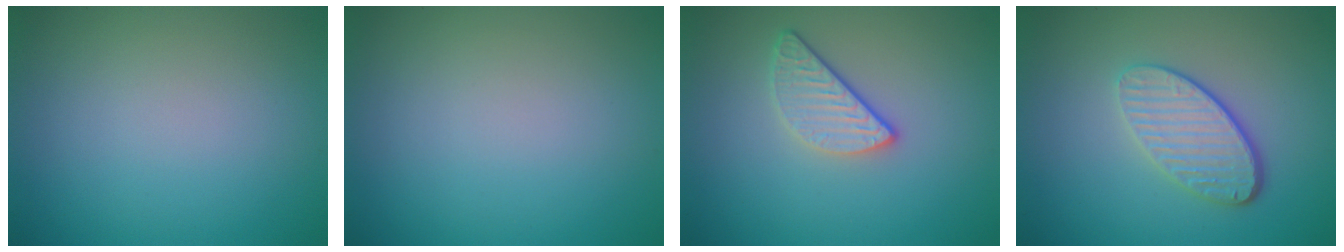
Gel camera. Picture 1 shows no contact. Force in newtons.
{"total": 0.0}
{"total": 2.7, "press": 2.3, "slide": 1.3}
{"total": 4.2, "press": 3.2, "slide": 2.8}